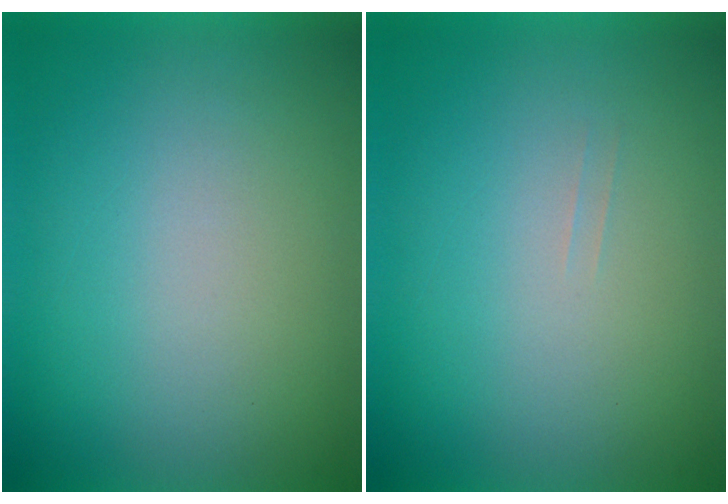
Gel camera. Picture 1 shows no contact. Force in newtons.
{"total": 1.1}